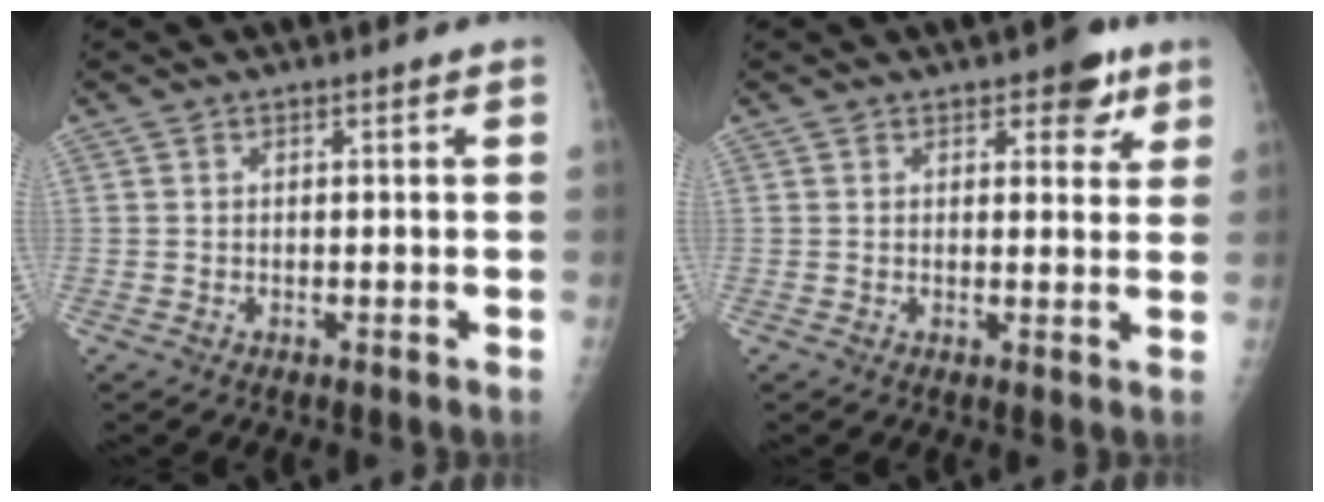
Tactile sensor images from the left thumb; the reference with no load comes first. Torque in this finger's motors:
{"motor_torque": [2.22, 1.55, 0.25, -0.41, 0.02]}